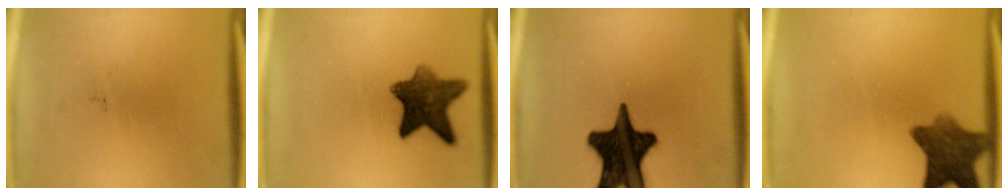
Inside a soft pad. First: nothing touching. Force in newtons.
{"total": 9.3}
{"total": 18.9}
{"total": 8.5}